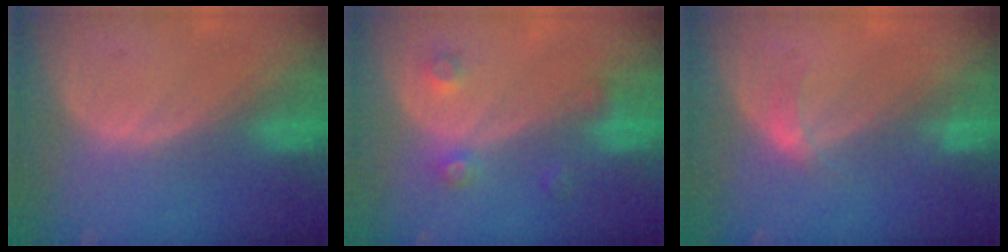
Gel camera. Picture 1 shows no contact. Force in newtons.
{"total": 3.5, "press": 3.3, "slide": 1.1}
{"total": 1.7, "press": 1.7, "slide": 0.2}